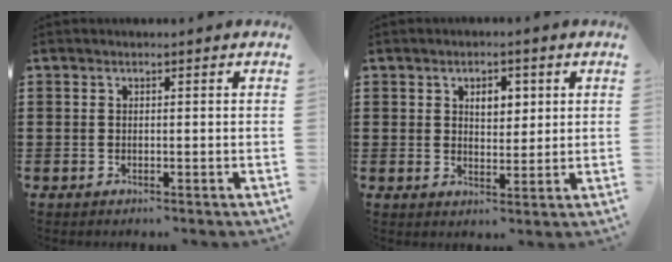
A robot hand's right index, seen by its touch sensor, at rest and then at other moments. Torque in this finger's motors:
{"motor_torque": [0.09, -0.01, 0.11, 0.06]}